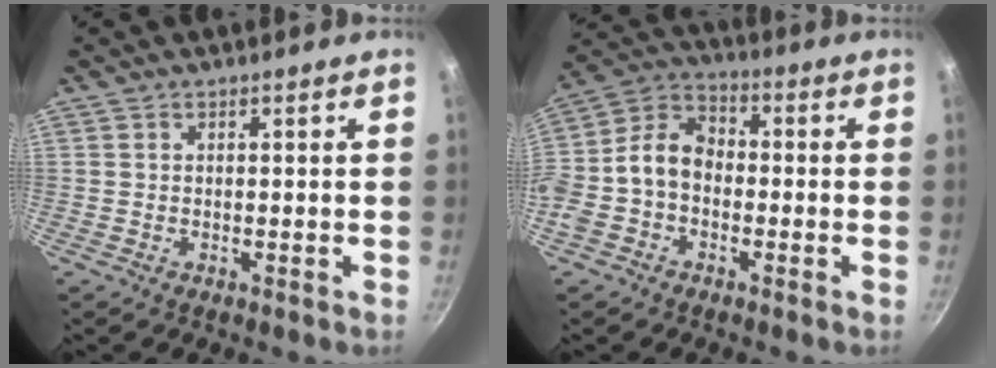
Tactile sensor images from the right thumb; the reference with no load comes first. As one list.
[{"total": 10.3, "force": [-1.9, 7.6, 6.7], "torque": [-0.104, 0.047, -0.058]}]